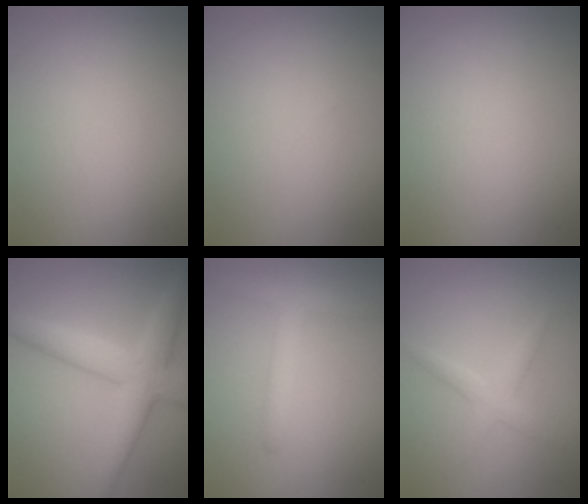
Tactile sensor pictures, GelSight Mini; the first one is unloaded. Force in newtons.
{"total": 0.0}
{"total": 0.0}
{"total": 5.7, "press": 5.7, "slide": 0.2}
{"total": 2.7, "press": 2.7, "slide": 0.2}
{"total": 2.0, "press": 2.0, "slide": 0.1}